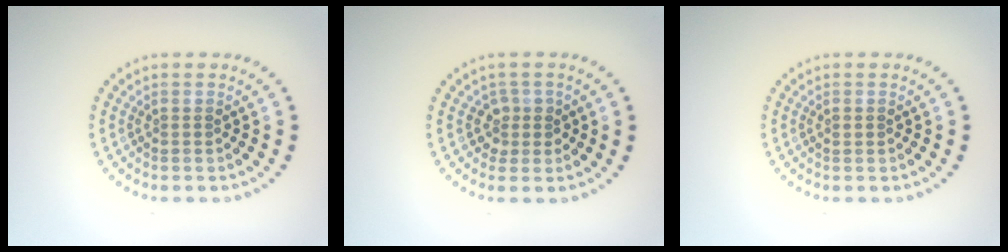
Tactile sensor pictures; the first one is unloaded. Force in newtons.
{"total": 1.7, "press": 1.4, "slide": 1.0}
{"total": 0.7, "press": 0.7, "slide": 0.1}